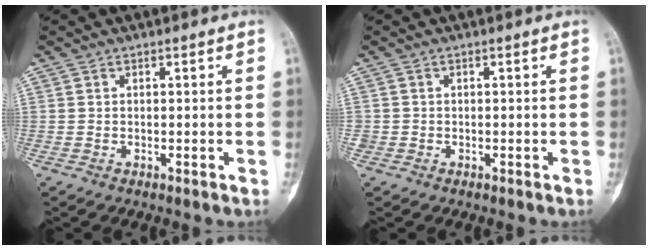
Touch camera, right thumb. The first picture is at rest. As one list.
[{"total": 0.8, "force": [-0.2, 0.7, 0.0], "torque": [0.005, 0.006, -0.006]}]